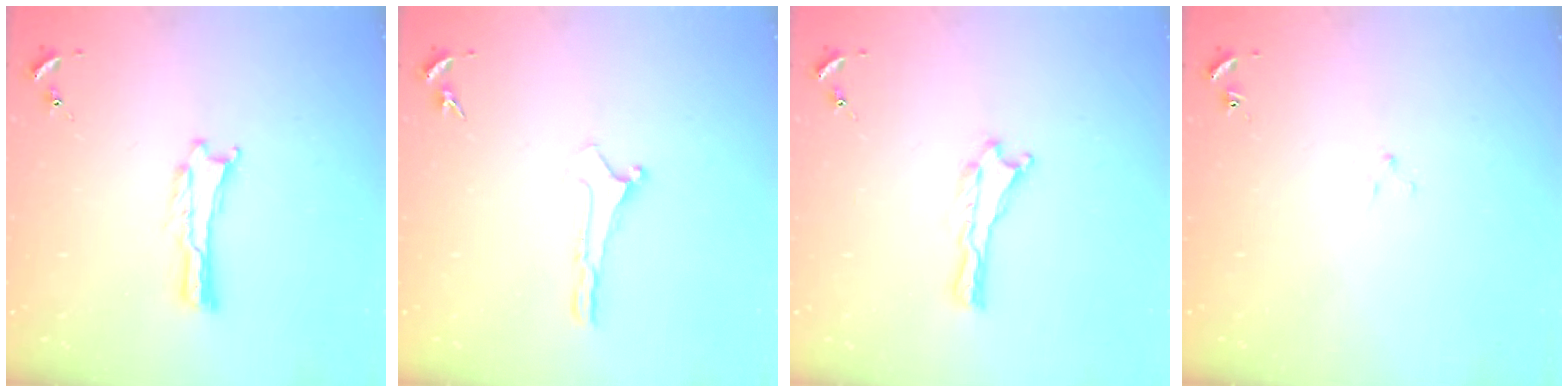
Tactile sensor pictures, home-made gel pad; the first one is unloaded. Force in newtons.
{"total": 0.0}
{"total": 0.0}
{"total": 1.5, "press": 1.5, "slide": 0.2}